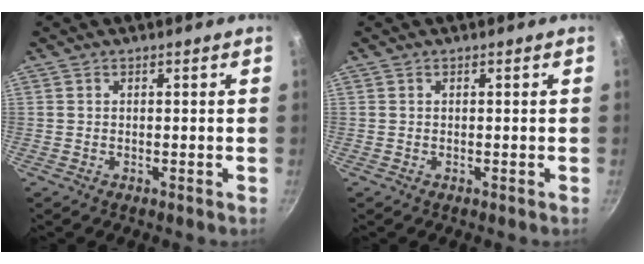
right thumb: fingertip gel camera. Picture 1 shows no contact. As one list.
[{"total": 0.0}]